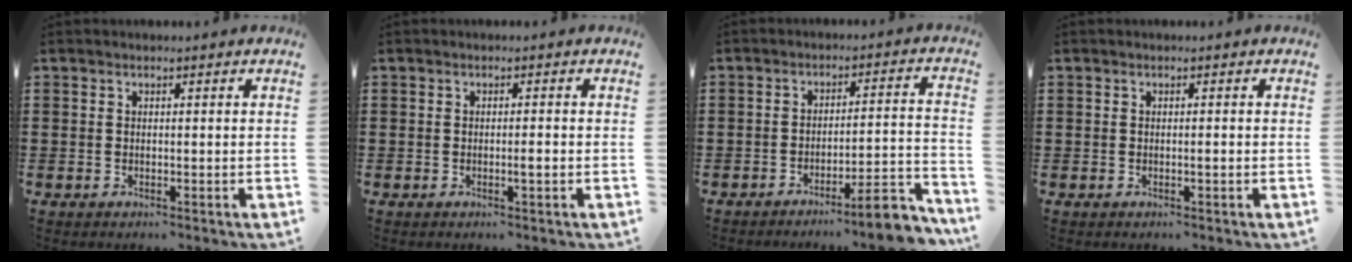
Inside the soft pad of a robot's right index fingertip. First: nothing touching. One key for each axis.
{"total": 1.4, "fx": -0.4, "fy": 0.0, "fz": 1.4, "tx": -0.023, "ty": -0.005, "tz": -0.006}
{"total": 7.6, "fx": -6.0, "fy": 0.5, "fz": 4.6, "tx": -0.067, "ty": 0.004, "tz": -0.109}
{"total": 0.7, "fx": -0.1, "fy": -0.1, "fz": 0.7, "tx": -0.012, "ty": -0.006, "tz": -0.001}